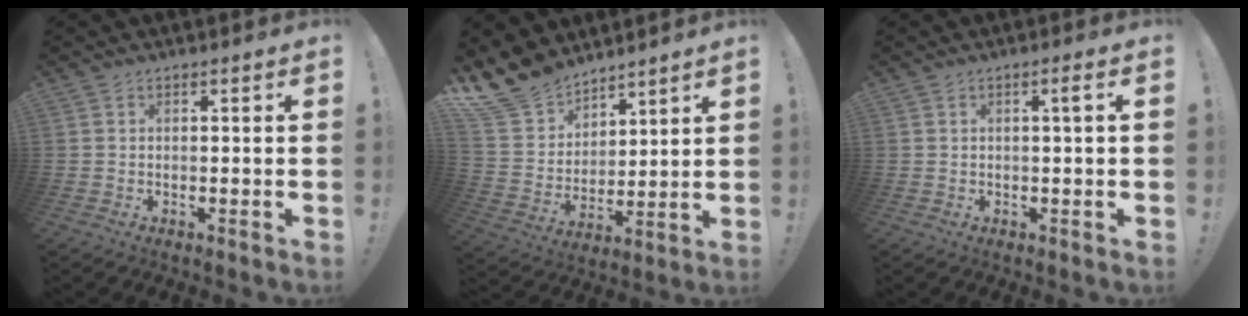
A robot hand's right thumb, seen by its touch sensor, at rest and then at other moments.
{"total": 14.2, "force": [11.6, 7.6, 3.1], "torque": [-0.086, -0.087, 0.228]}
{"total": 2.3, "force": [-0.2, -0.4, 2.2], "torque": [-0.042, 0.003, -0.008]}